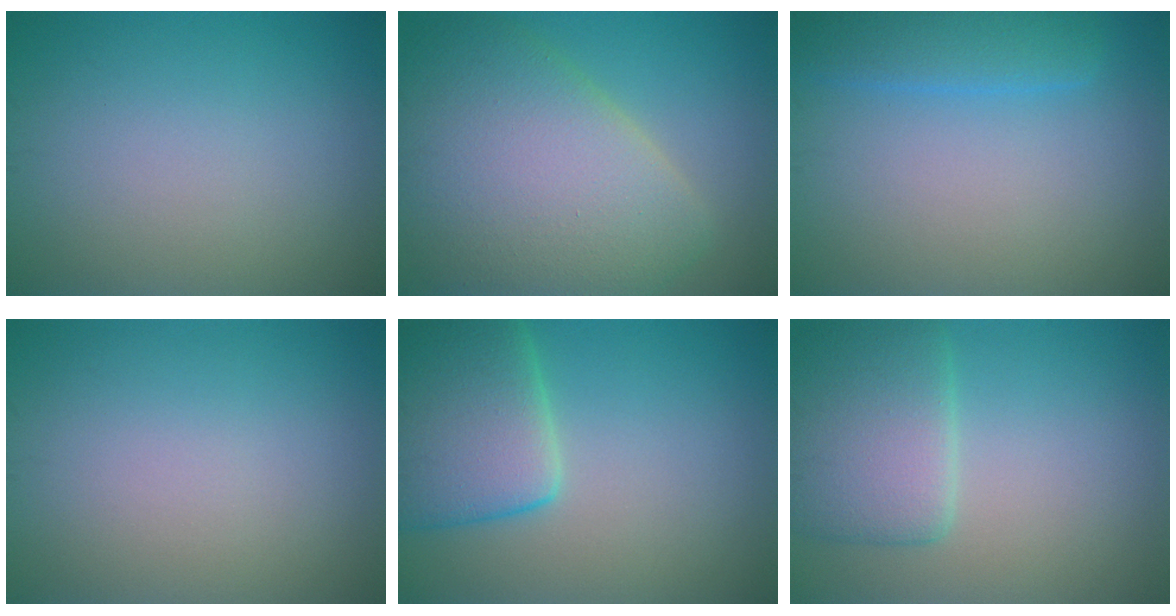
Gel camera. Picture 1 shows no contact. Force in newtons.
{"total": 10.9, "press": 10.9, "slide": 0.8}
{"total": 3.3, "press": 3.3, "slide": 0.1}
{"total": 0.0}
{"total": 7.7, "press": 7.7, "slide": 0.9}
{"total": 5.4, "press": 5.4, "slide": 0.3}